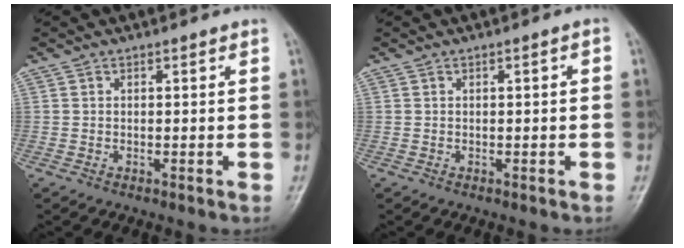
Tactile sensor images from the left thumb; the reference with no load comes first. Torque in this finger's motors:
{"motor_torque": [-0.17, -0.06, -0.24, 0.27, 0.02]}